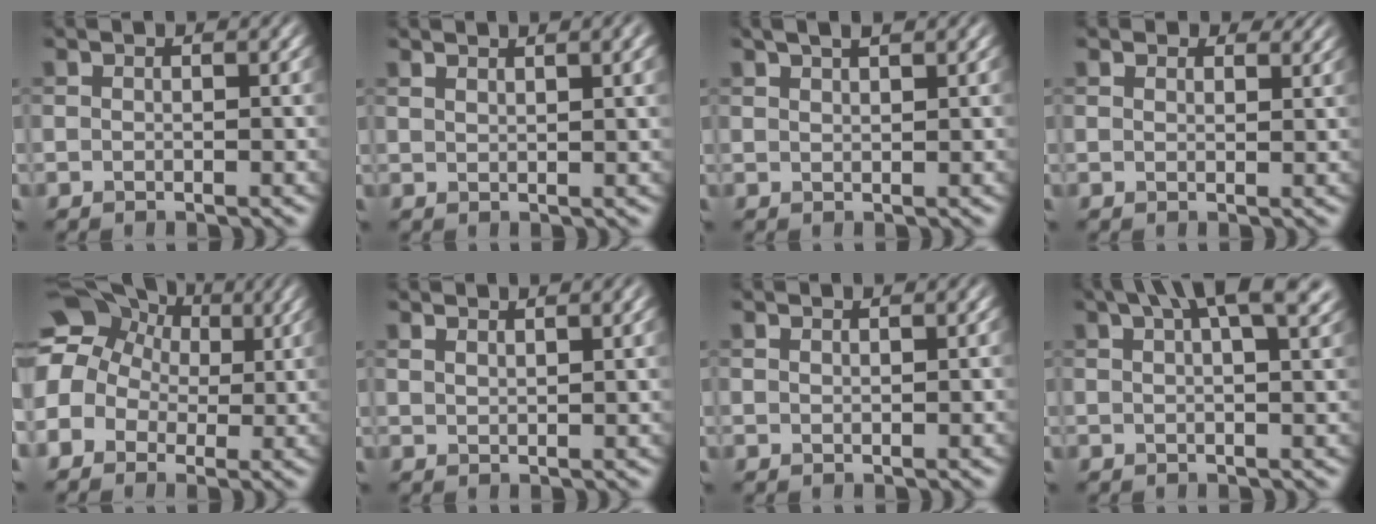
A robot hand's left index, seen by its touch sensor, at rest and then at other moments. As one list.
[{"total": 4.9, "force": [2.8, 1.7, 3.6], "torque": [-0.027, 0.019, 0.031]}, {"total": 2.5, "force": [1.8, 0.6, 1.7], "torque": [-0.014, 0.006, 0.026]}, {"total": 2.2, "force": [1.9, 1.0, 0.6], "torque": [-0.010, -0.007, 0.022]}, {"total": 12.4, "force": [2.9, 10.7, 5.5], "torque": [-0.143, 0.043, 0.011]}, {"total": 3.6, "force": [2.4, 1.0, 2.5], "torque": [-0.025, 0.007, 0.039]}, {"total": 0.9, "force": [0.7, 0.2, 0.6], "torque": [-0.008, 0.002, 0.012]}, {"total": 8.4, "force": [5.0, 2.6, 6.2], "torque": [-0.069, 0.028, 0.059]}]